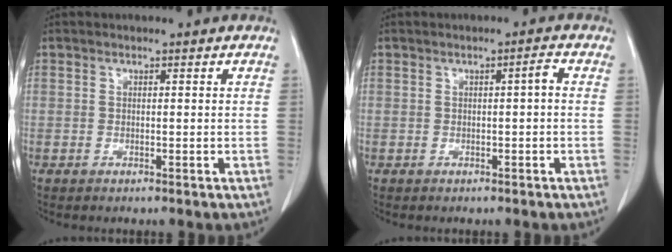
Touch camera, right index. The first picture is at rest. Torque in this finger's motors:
{"motor_torque": [0.21, -0.07, 0.12, 0.03]}